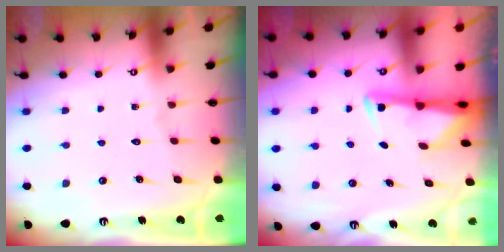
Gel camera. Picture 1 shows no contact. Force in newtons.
{"total": 3.0, "press": 3.0, "slide": 0.6}